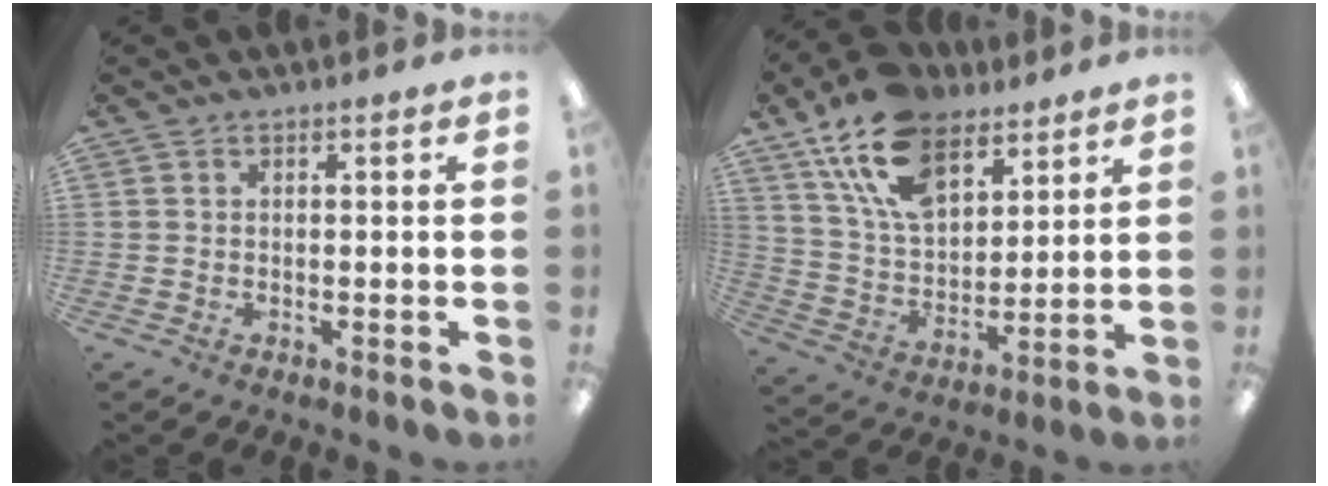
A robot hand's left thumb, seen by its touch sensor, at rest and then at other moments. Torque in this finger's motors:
{"motor_torque": [0.25, 0.26, 1.50, -1.27, 0.51]}